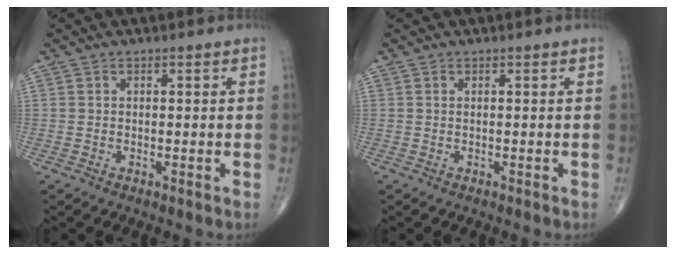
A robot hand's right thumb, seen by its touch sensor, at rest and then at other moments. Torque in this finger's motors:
{"motor_torque": [0.03, 0.43, 0.10, 0.04, 0.00]}